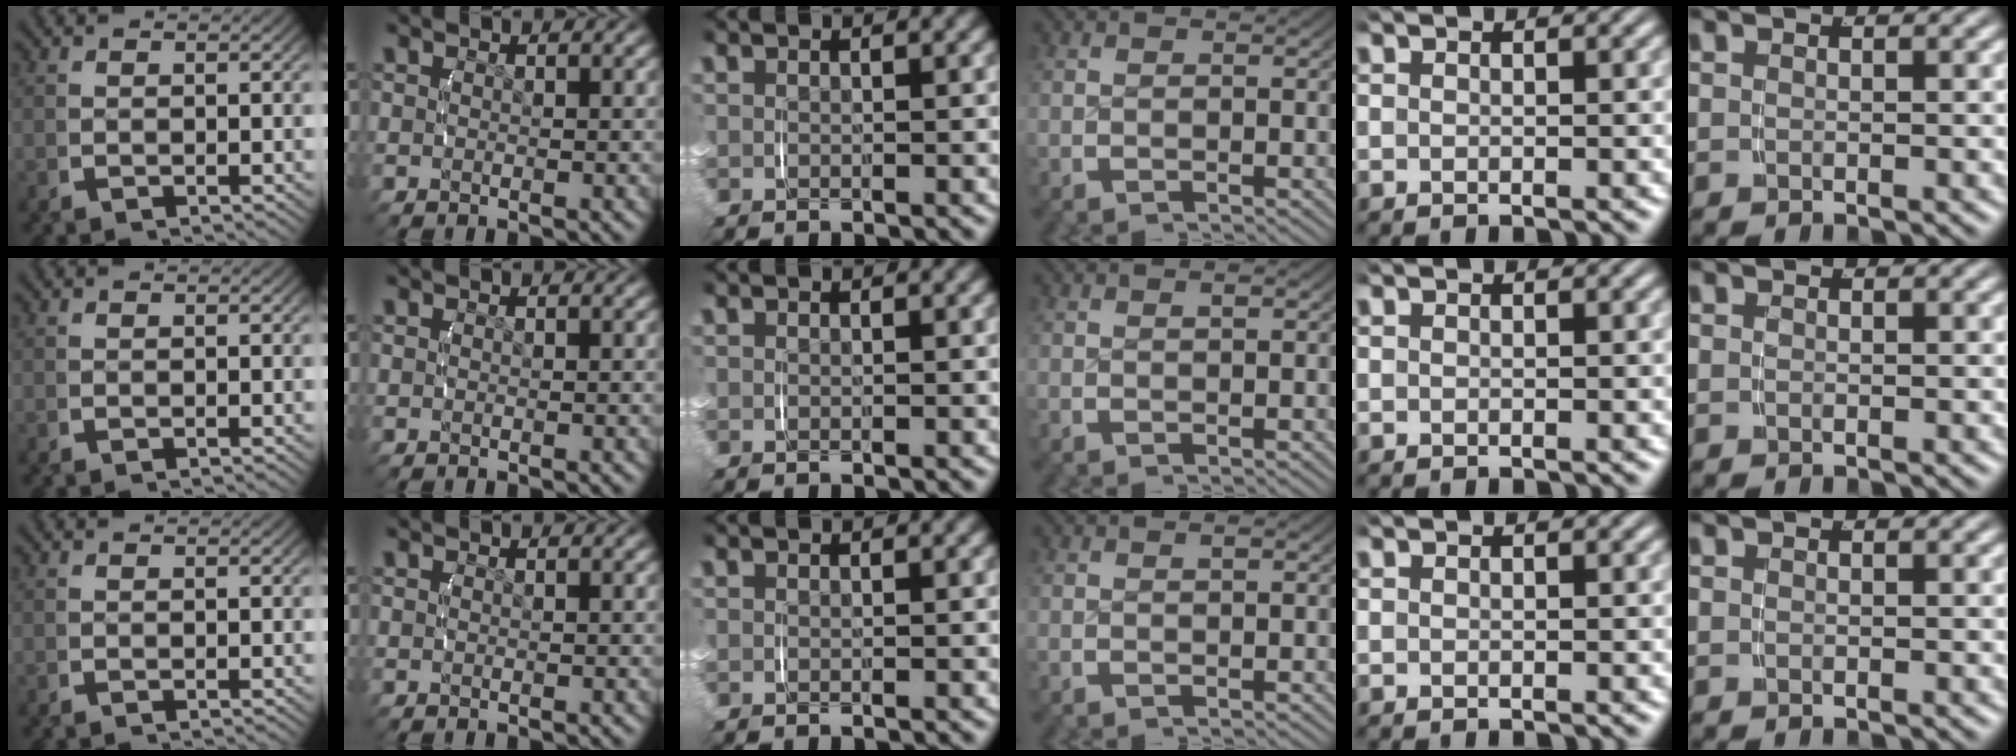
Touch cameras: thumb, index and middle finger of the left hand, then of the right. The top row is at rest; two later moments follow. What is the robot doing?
{"motion": "lift_and_place", "object": "small bumper sticker"}